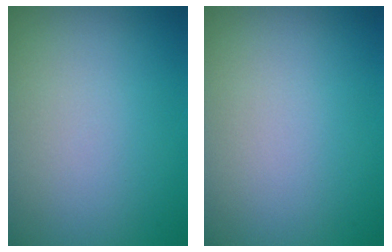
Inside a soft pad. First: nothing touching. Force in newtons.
{"total": 0.0}